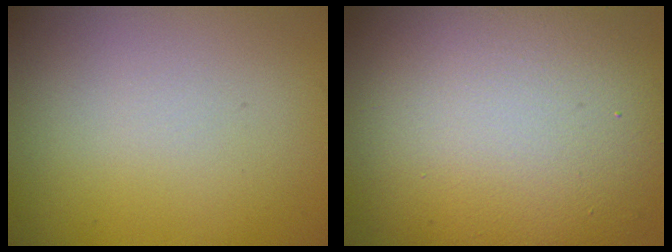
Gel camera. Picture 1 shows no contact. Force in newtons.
{"total": 14.2, "press": 14.1, "slide": 1.1}